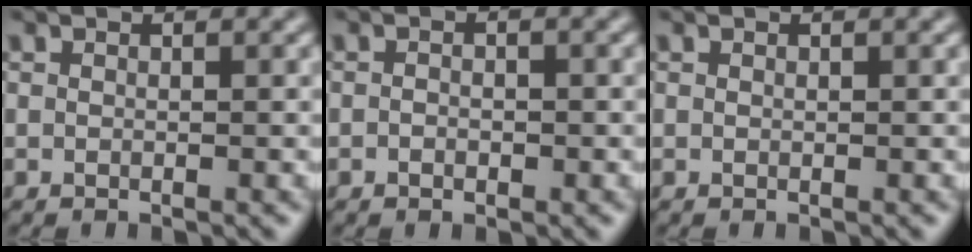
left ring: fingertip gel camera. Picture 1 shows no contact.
{"total": 1.0, "force": [-0.4, 0.6, 0.7], "torque": [-0.013, 0.000, -0.008]}
{"total": 0.0}